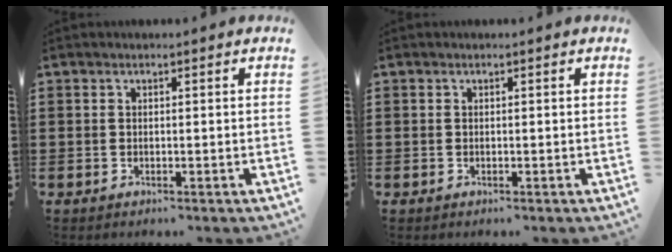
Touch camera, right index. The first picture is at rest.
{"total": 0.0}